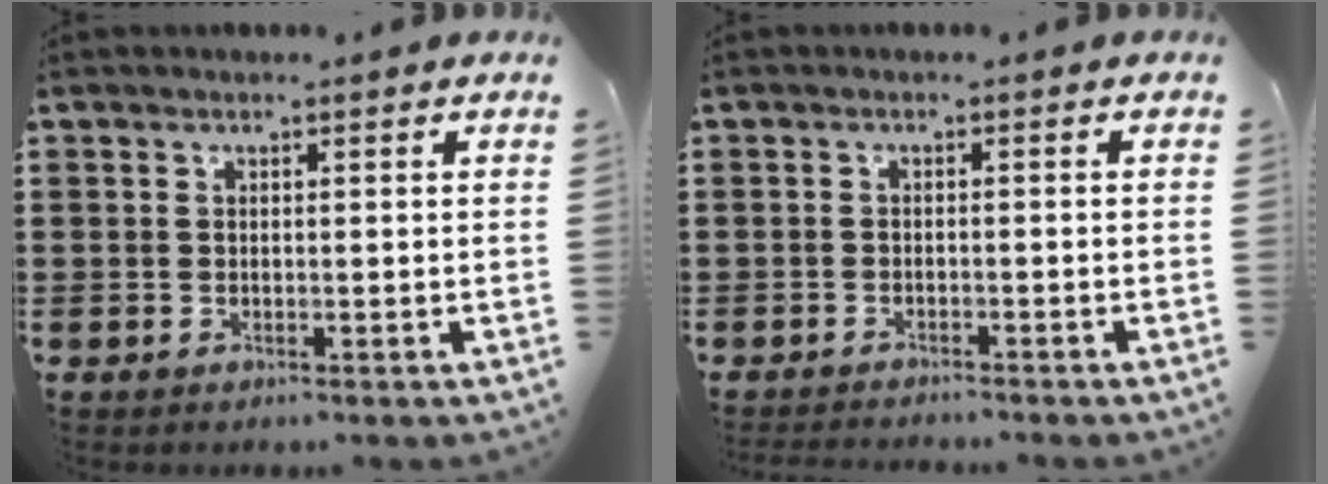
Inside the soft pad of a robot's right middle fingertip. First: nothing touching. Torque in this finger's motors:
{"motor_torque": [0.00, 0.00, 0.00, 0.01]}